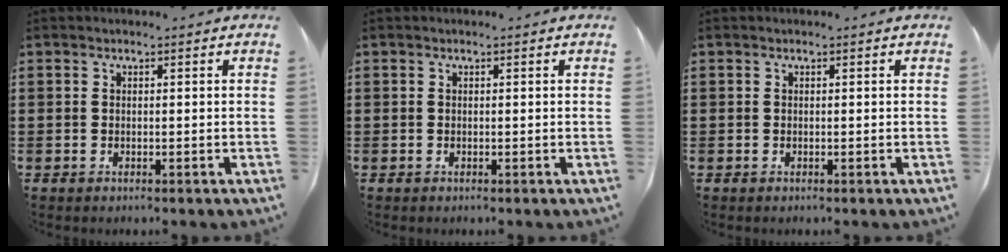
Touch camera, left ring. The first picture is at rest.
{"total": 0.0}
{"total": 0.0}